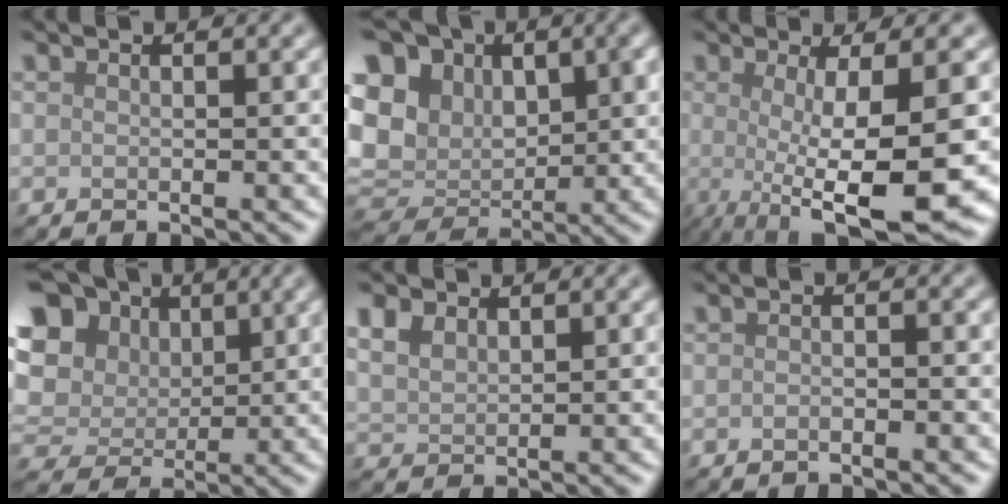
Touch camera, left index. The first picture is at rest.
{"total": 14.6, "force": [4.1, 11.3, 8.2], "torque": [-0.173, 0.024, 0.070]}
{"total": 11.1, "force": [-1.7, 2.4, 10.7], "torque": [-0.152, -0.018, -0.022]}
{"total": 15.3, "force": [4.8, 12.3, 7.6], "torque": [-0.177, 0.035, 0.075]}
{"total": 2.4, "force": [1.5, 1.5, 1.1], "torque": [-0.033, 0.004, 0.033]}
{"total": 1.5, "force": [-0.6, 0.5, 1.3], "torque": [-0.008, -0.002, -0.020]}